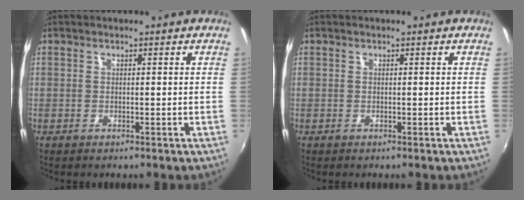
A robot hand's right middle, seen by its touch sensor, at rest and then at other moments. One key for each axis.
{"total": 0.0}